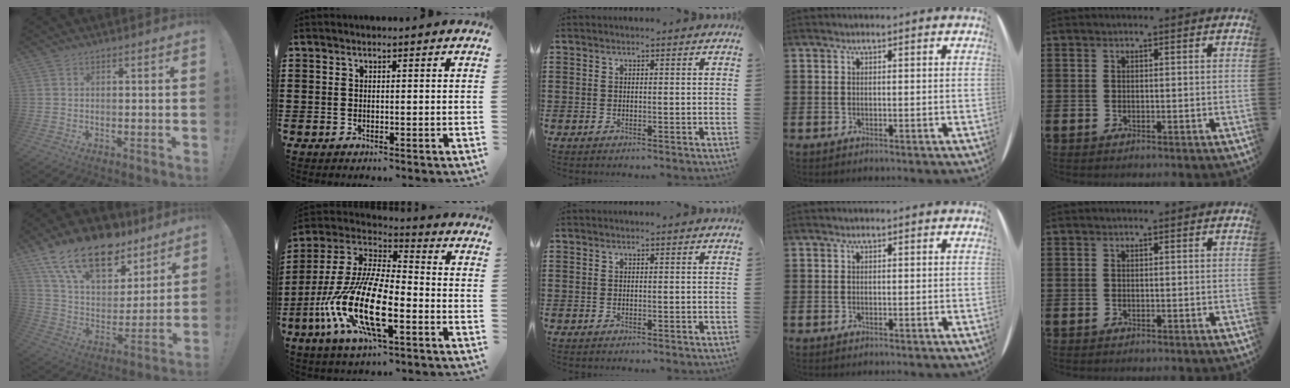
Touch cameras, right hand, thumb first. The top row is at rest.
{"thumb": {"total": 20.8, "force": [13.4, 10.8, 11.6], "torque": [-0.194, -0.080, 0.243]}, "index": {"total": 16.1, "force": [-6.6, 5.6, 13.5], "torque": [-0.321, -0.012, -0.133]}}